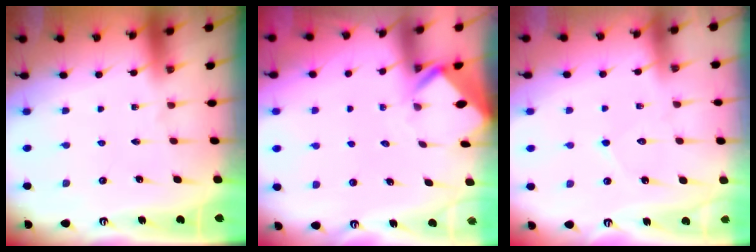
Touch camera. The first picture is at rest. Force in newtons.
{"total": 3.1, "press": 3.1, "slide": 0.3}
{"total": 5.6, "press": 5.6, "slide": 0.5}